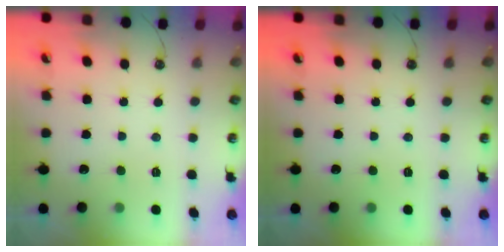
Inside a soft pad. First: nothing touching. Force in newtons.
{"total": 0.0}